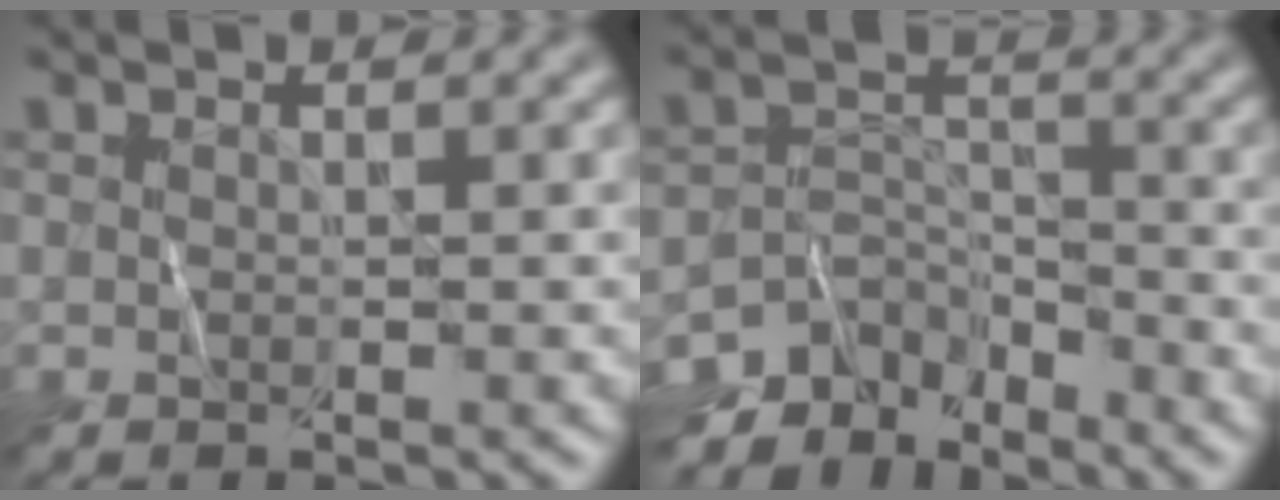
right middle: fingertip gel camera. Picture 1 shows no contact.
{"total": 5.7, "force": [-4.6, 2.8, 1.5], "torque": [-0.019, -0.007, -0.086]}